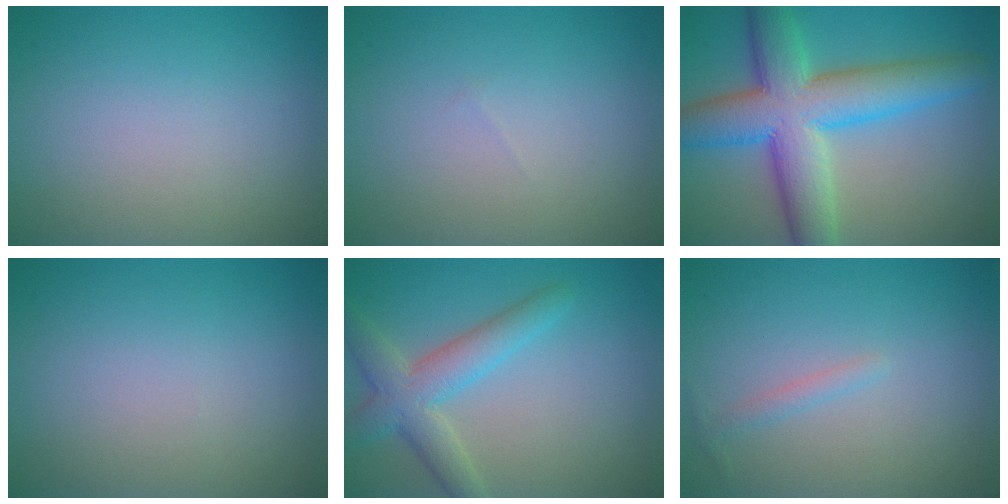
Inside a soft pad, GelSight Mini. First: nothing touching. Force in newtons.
{"total": 0.0}
{"total": 10.4, "press": 10.4, "slide": 0.3}
{"total": 0.0}
{"total": 4.6, "press": 4.6, "slide": 0.2}
{"total": 0.9, "press": 0.9, "slide": 0.0}